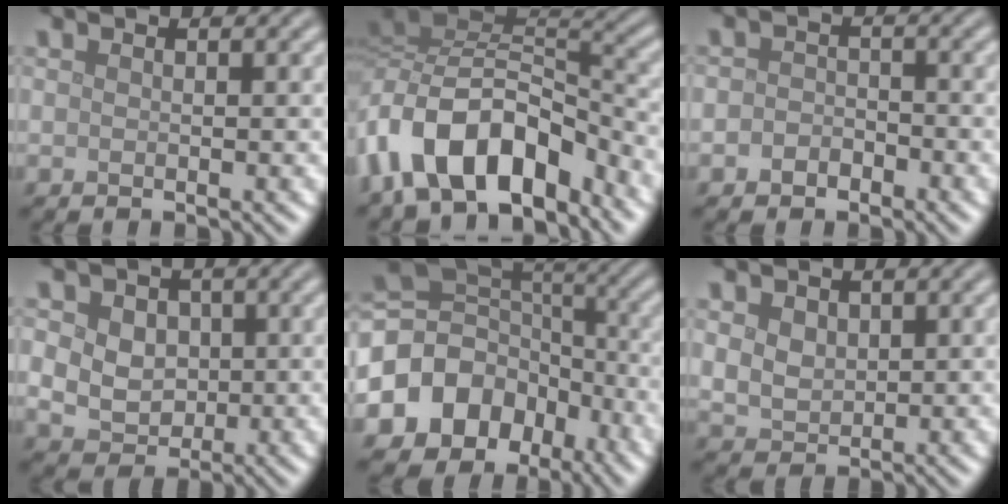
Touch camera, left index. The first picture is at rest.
{"total": 11.4, "force": [-6.6, 6.0, 7.2], "torque": [-0.121, 0.014, -0.130]}
{"total": 1.8, "force": [-1.0, 1.3, 0.7], "torque": [-0.009, 0.004, -0.023]}
{"total": 6.7, "force": [1.6, 5.4, 3.6], "torque": [-0.061, 0.030, 0.012]}
{"total": 11.2, "force": [-5.3, 9.0, 4.0], "torque": [-0.104, 0.005, -0.100]}
{"total": 2.6, "force": [0.9, 2.0, 1.4], "torque": [-0.031, -0.001, 0.019]}